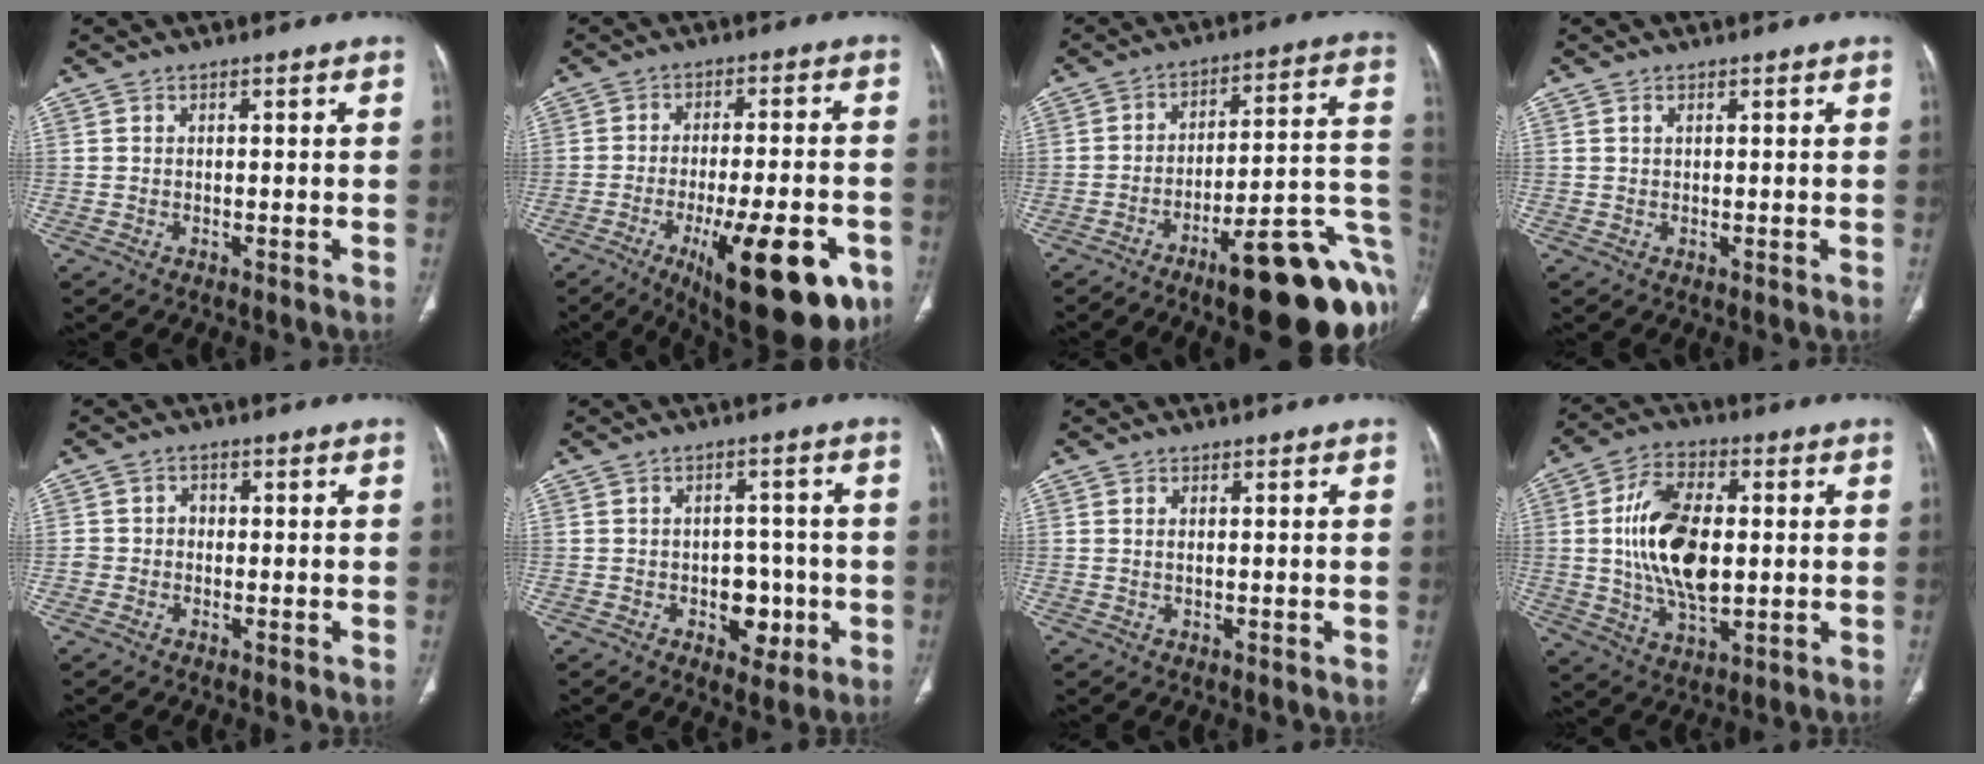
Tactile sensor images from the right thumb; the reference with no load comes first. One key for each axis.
{"total": 21.4, "fx": -9.3, "fy": 7.2, "fz": 17.9, "tx": -0.208, "ty": 0.024, "tz": -0.121}
{"total": 24.1, "fx": -10.5, "fy": 6.4, "fz": 20.7, "tx": -0.183, "ty": 0.070, "tz": -0.143}
{"total": 0.8, "fx": 0.4, "fy": 0.4, "fz": 0.5, "tx": -0.011, "ty": 0.001, "tz": 0.009}
{"total": 2.5, "fx": -0.6, "fy": 2.4, "fz": 0.7, "tx": 0.003, "ty": 0.015, "tz": -0.014}
{"total": 7.0, "fx": -1.9, "fy": 5.0, "fz": 4.6, "tx": -0.023, "ty": 0.015, "tz": -0.018}
{"total": 0.8, "fx": 0.2, "fy": 0.3, "fz": 0.7, "tx": -0.019, "ty": 0.001, "tz": 0.006}
{"total": 16.5, "fx": 1.0, "fy": 8.9, "fz": 13.8, "tx": -0.248, "ty": 0.001, "tz": 0.020}